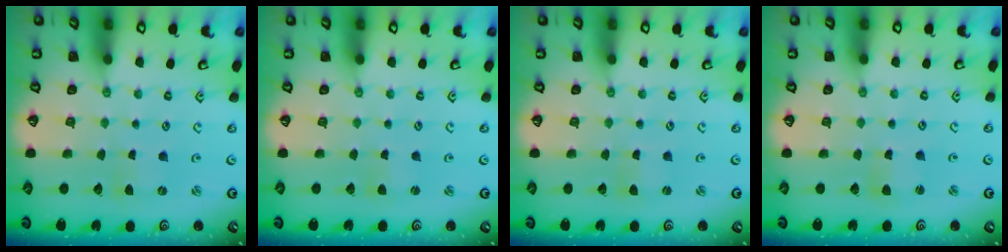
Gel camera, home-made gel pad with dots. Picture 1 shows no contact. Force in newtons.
{"total": 1.8, "press": 1.8, "slide": 0.3}
{"total": 0.7, "press": 0.7, "slide": 0.1}
{"total": 2.4, "press": 2.4, "slide": 0.2}